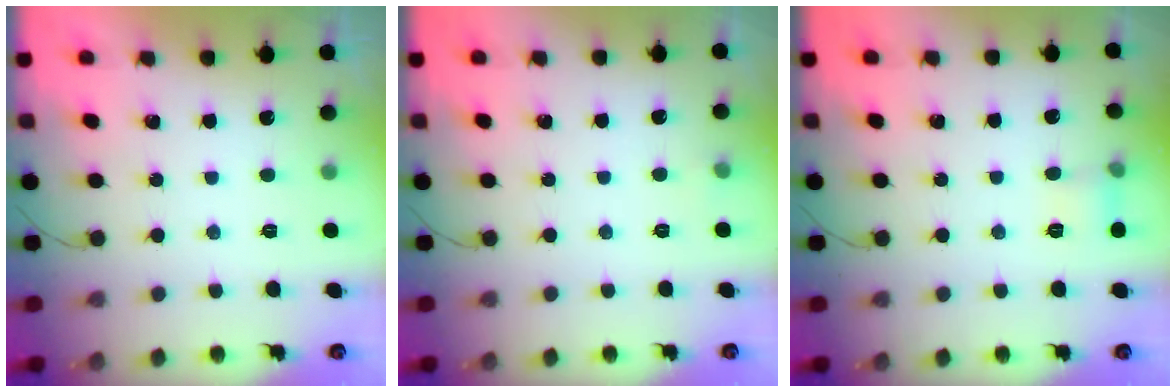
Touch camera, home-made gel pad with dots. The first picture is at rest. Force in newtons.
{"total": 2.9, "press": 2.6, "slide": 1.2}
{"total": 6.2, "press": 6.0, "slide": 1.8}